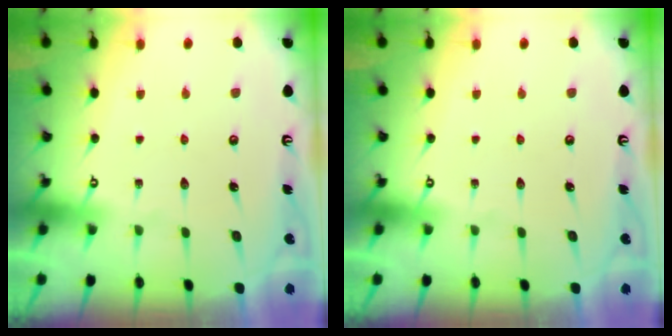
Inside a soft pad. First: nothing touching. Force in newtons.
{"total": 0.0}